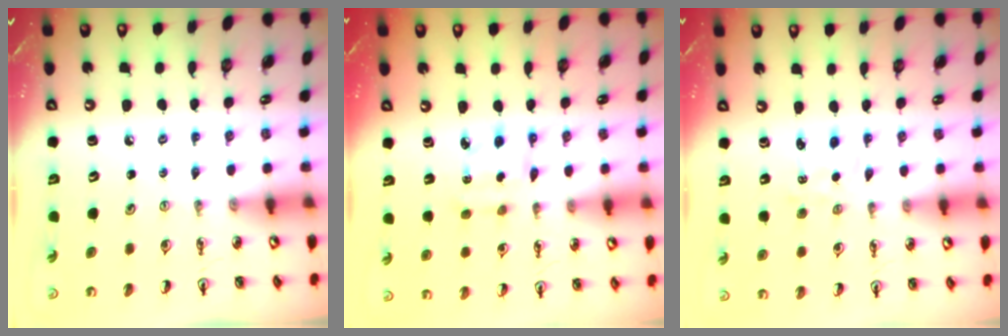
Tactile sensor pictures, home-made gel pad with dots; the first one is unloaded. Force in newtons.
{"total": 2.5, "press": 2.5, "slide": 0.1}
{"total": 1.6, "press": 1.5, "slide": 0.3}